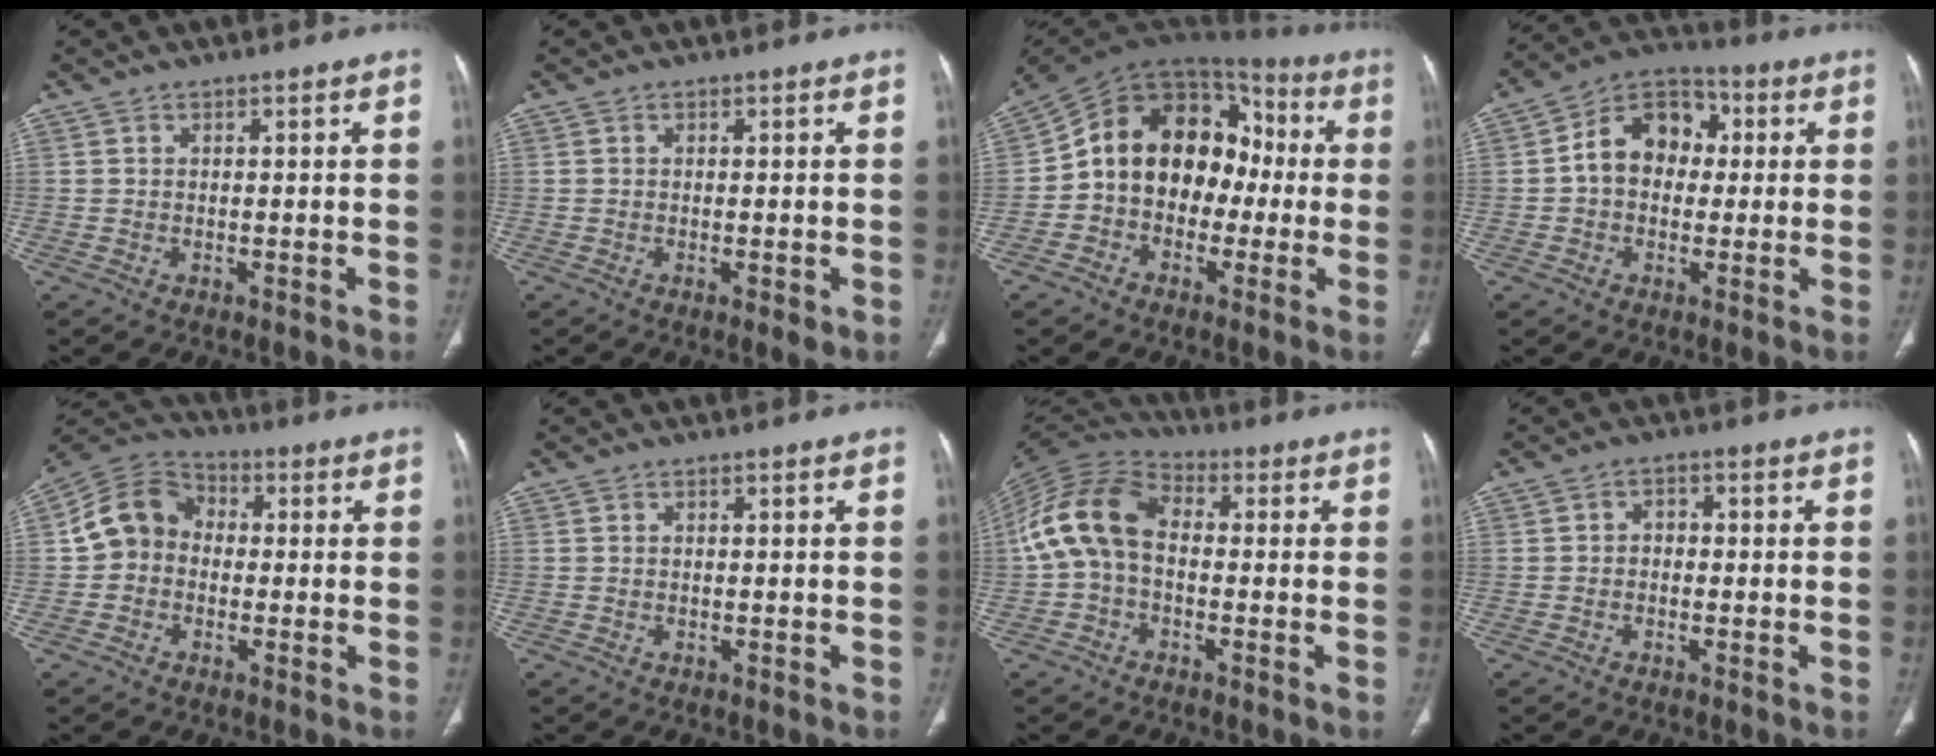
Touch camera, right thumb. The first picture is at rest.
{"total": 2.0, "force": [-0.6, 0.6, 1.8], "torque": [-0.027, -0.007, -0.005]}
{"total": 16.8, "force": [-1.4, 12.8, 10.8], "torque": [-0.127, 0.061, -0.035]}
{"total": 11.8, "force": [1.0, 9.0, 7.5], "torque": [-0.094, 0.029, 0.005]}
{"total": 9.2, "force": [-0.4, 7.9, 4.6], "torque": [-0.071, 0.032, -0.024]}
{"total": 0.0}
{"total": 12.4, "force": [-0.3, 8.5, 9.1], "torque": [-0.177, 0.034, -0.020]}
{"total": 2.0, "force": [-0.4, 1.7, 1.0], "torque": [-0.001, 0.010, -0.015]}